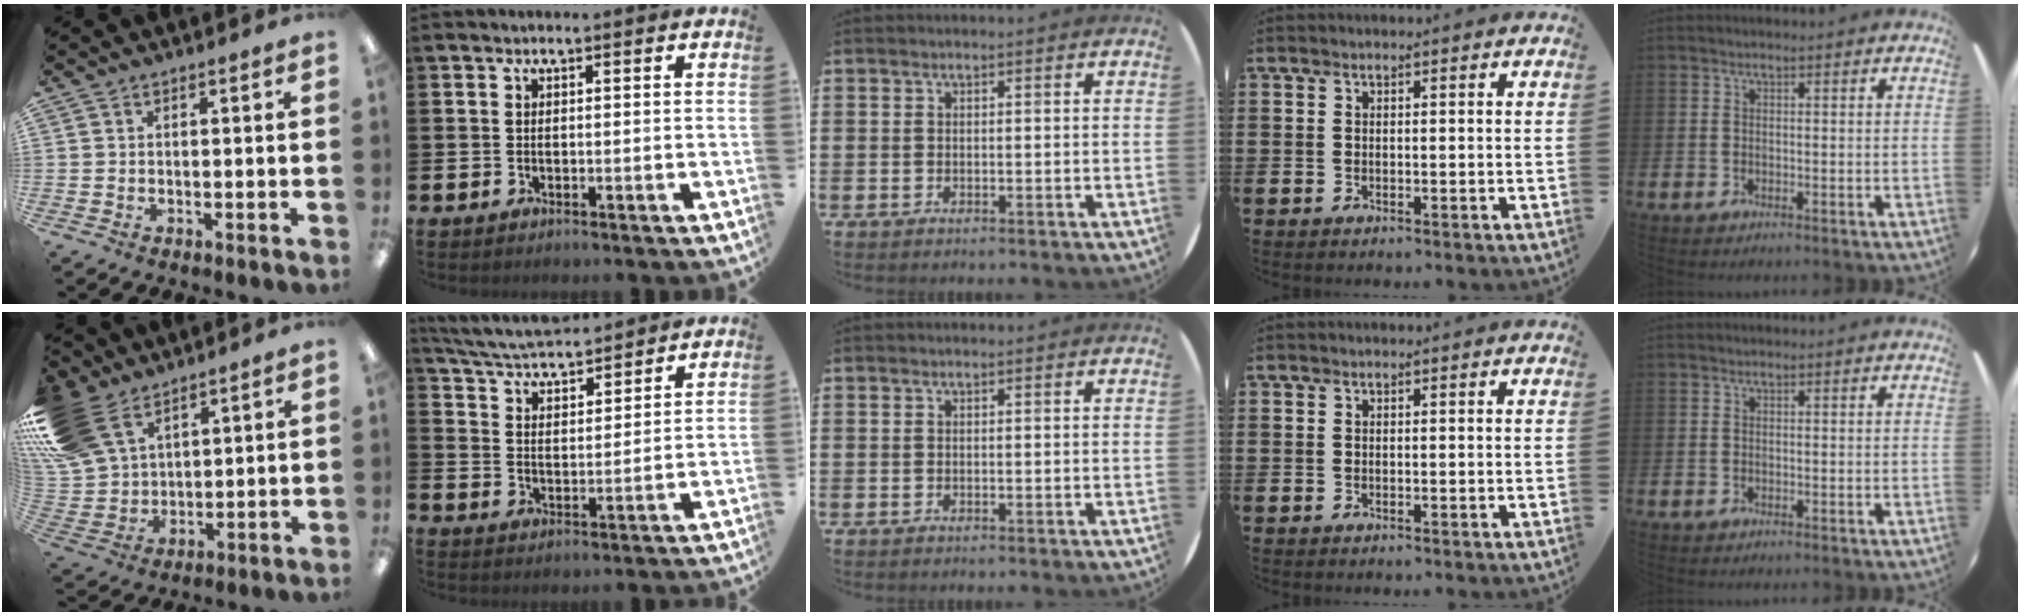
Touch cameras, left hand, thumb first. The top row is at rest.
{"thumb": {"total": 17.9, "force": [11.0, 11.3, 8.6], "torque": [-0.201, -0.044, 0.214]}, "index": {"total": 5.6, "force": [5.5, 0.6, 1.1], "torque": [-0.052, -0.036, 0.095]}}